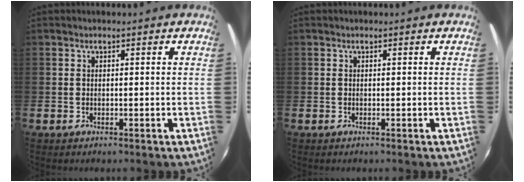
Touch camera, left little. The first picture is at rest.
{"total": 0.0}